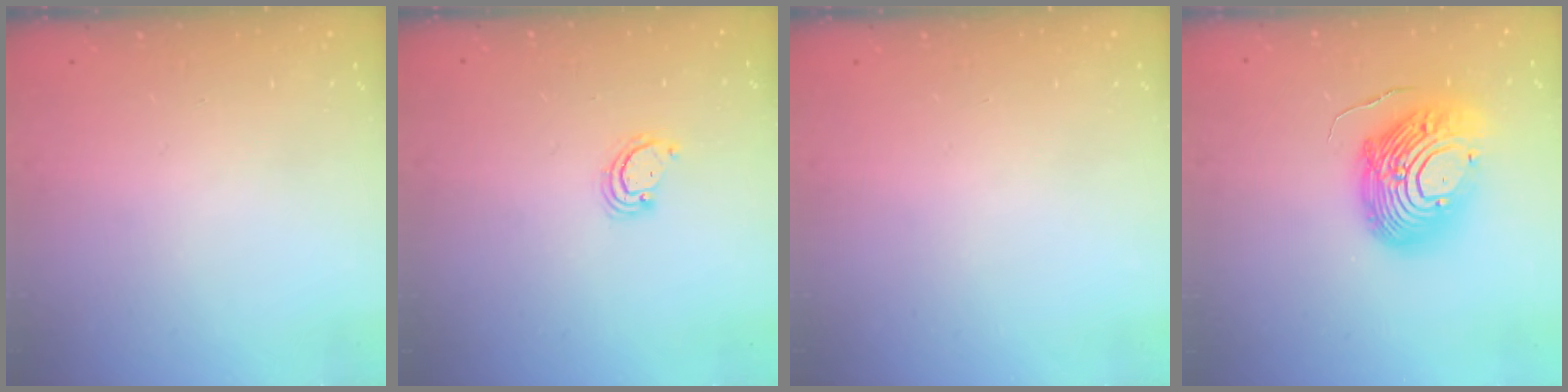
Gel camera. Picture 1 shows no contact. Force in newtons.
{"total": 2.6, "press": 2.6, "slide": 0.3}
{"total": 0.0}
{"total": 18.0, "press": 17.9, "slide": 1.9}